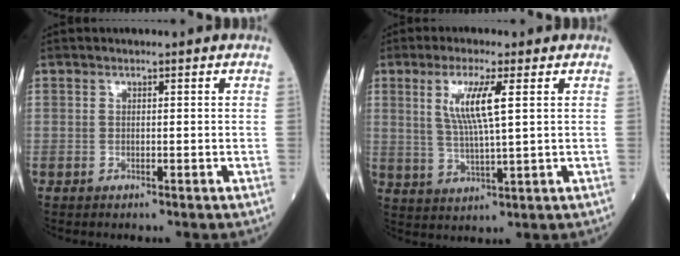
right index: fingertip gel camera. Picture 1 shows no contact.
{"total": 7.3, "force": [2.4, 0.4, 6.9], "torque": [-0.144, 0.000, 0.050]}